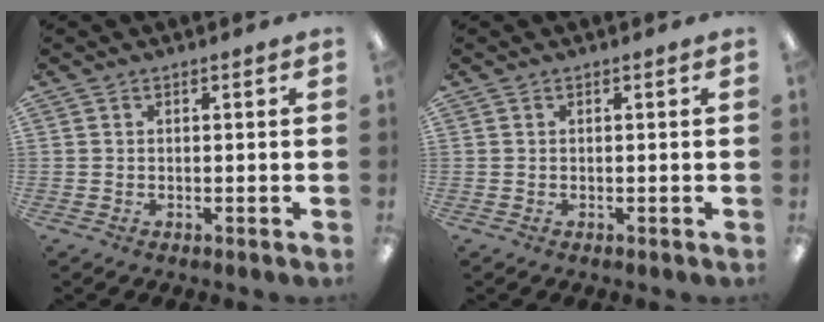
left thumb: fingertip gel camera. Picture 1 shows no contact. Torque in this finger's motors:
{"motor_torque": [0.00, 0.00, 0.01, 0.01, 0.00]}